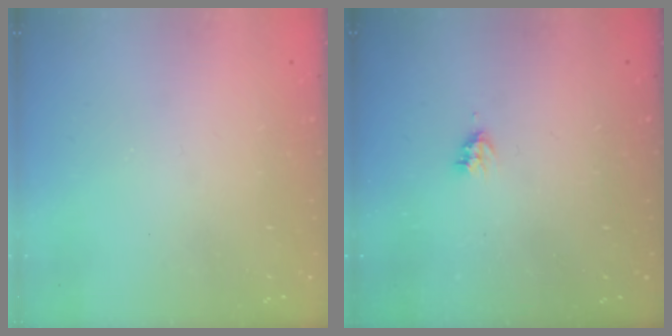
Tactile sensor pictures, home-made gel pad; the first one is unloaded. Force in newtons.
{"total": 3.5, "press": 3.4, "slide": 0.5}